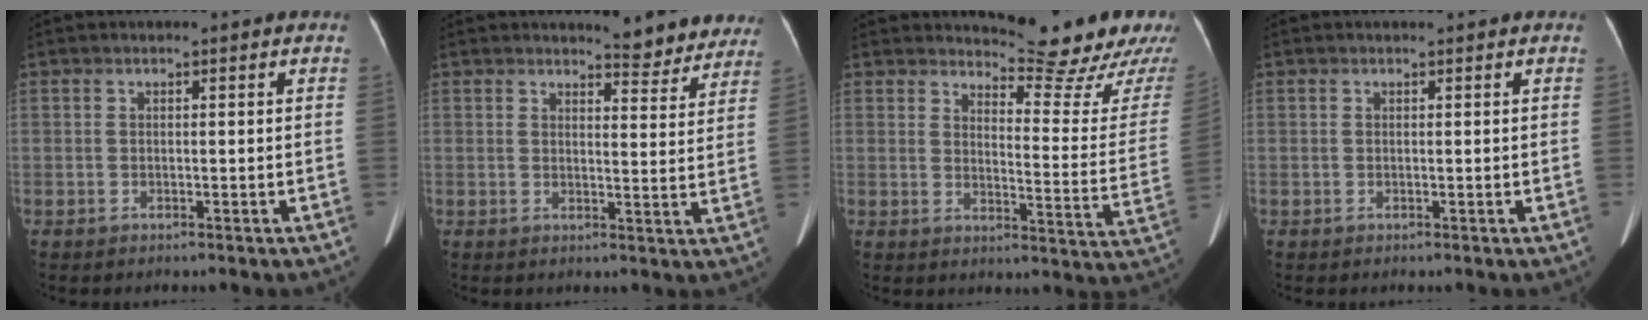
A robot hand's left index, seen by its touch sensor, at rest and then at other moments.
{"total": 7.0, "force": [6.6, 1.5, 1.6], "torque": [-0.005, -0.015, 0.064]}
{"total": 16.4, "force": [15.5, 0.8, 5.2], "torque": [-0.065, -0.107, 0.172]}
{"total": 0.7, "force": [0.7, 0.0, 0.2], "torque": [-0.007, 0.006, 0.011]}